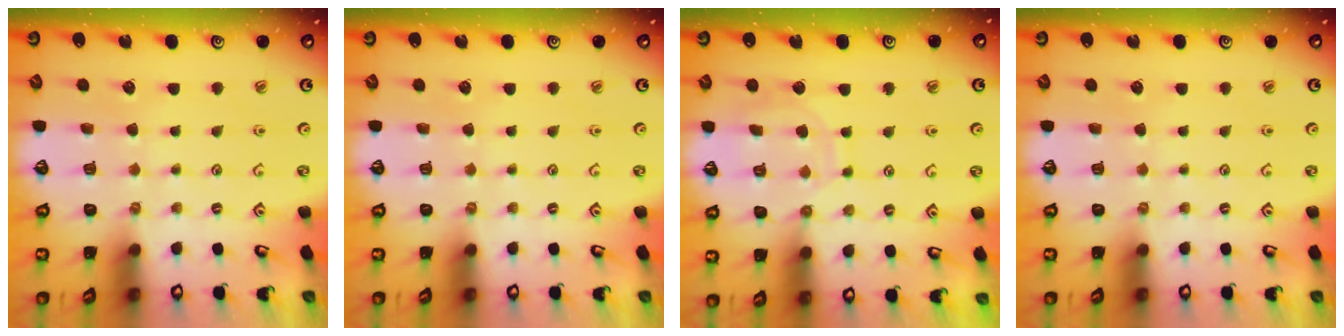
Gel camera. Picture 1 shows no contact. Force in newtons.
{"total": 0.0}
{"total": 9.7, "press": 9.7, "slide": 0.8}
{"total": 0.0}